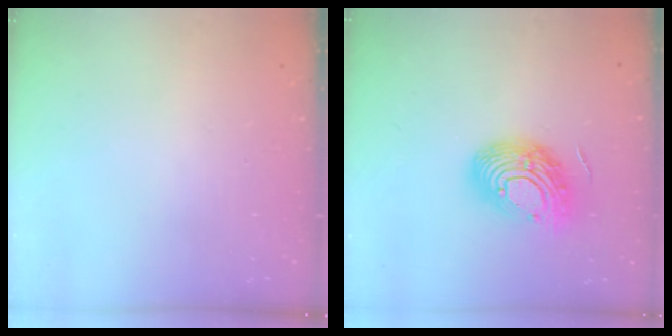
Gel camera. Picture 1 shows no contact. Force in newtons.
{"total": 15.8, "press": 15.8, "slide": 1.1}